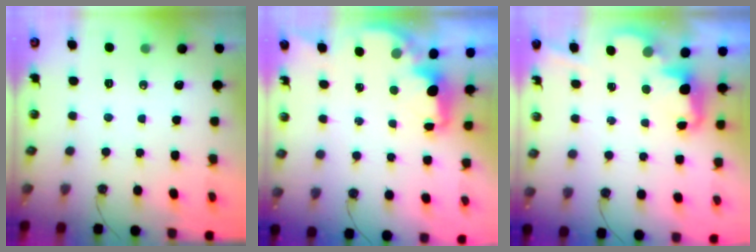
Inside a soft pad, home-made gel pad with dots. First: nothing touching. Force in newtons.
{"total": 2.4, "press": 2.2, "slide": 0.7}
{"total": 2.5, "press": 2.5, "slide": 0.5}